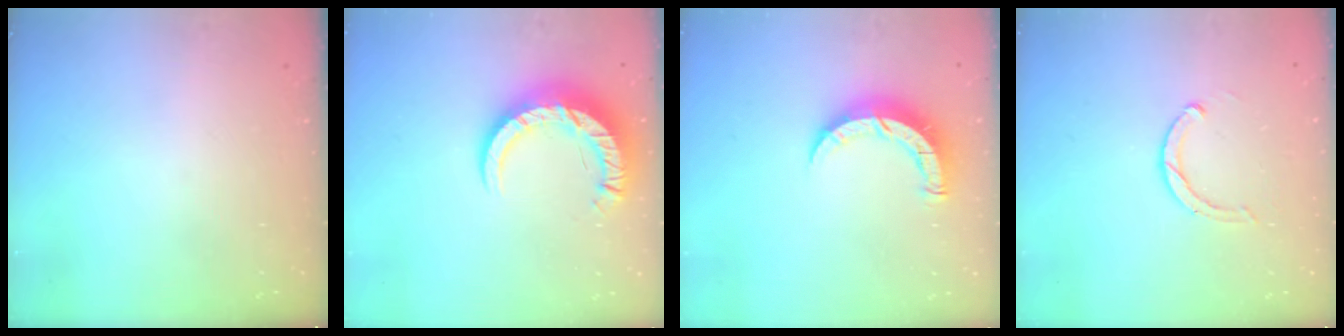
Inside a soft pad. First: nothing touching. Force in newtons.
{"total": 12.6, "press": 12.5, "slide": 1.3}
{"total": 8.1, "press": 8.1, "slide": 0.5}
{"total": 3.0, "press": 2.9, "slide": 0.5}